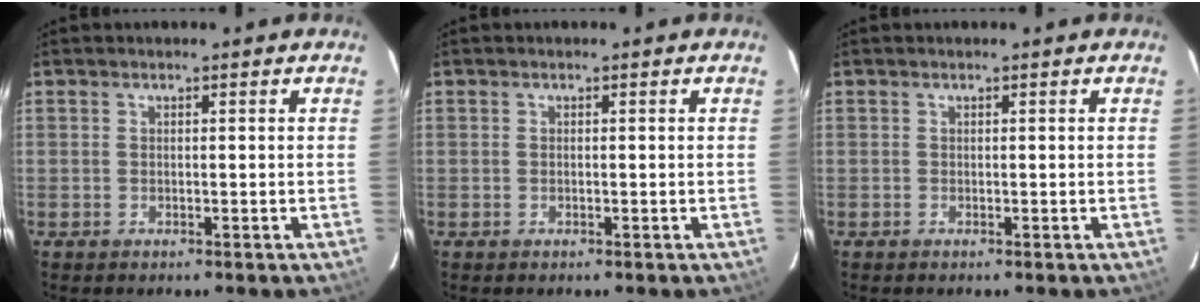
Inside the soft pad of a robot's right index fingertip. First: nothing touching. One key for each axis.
{"total": 0.0}
{"total": 0.0}